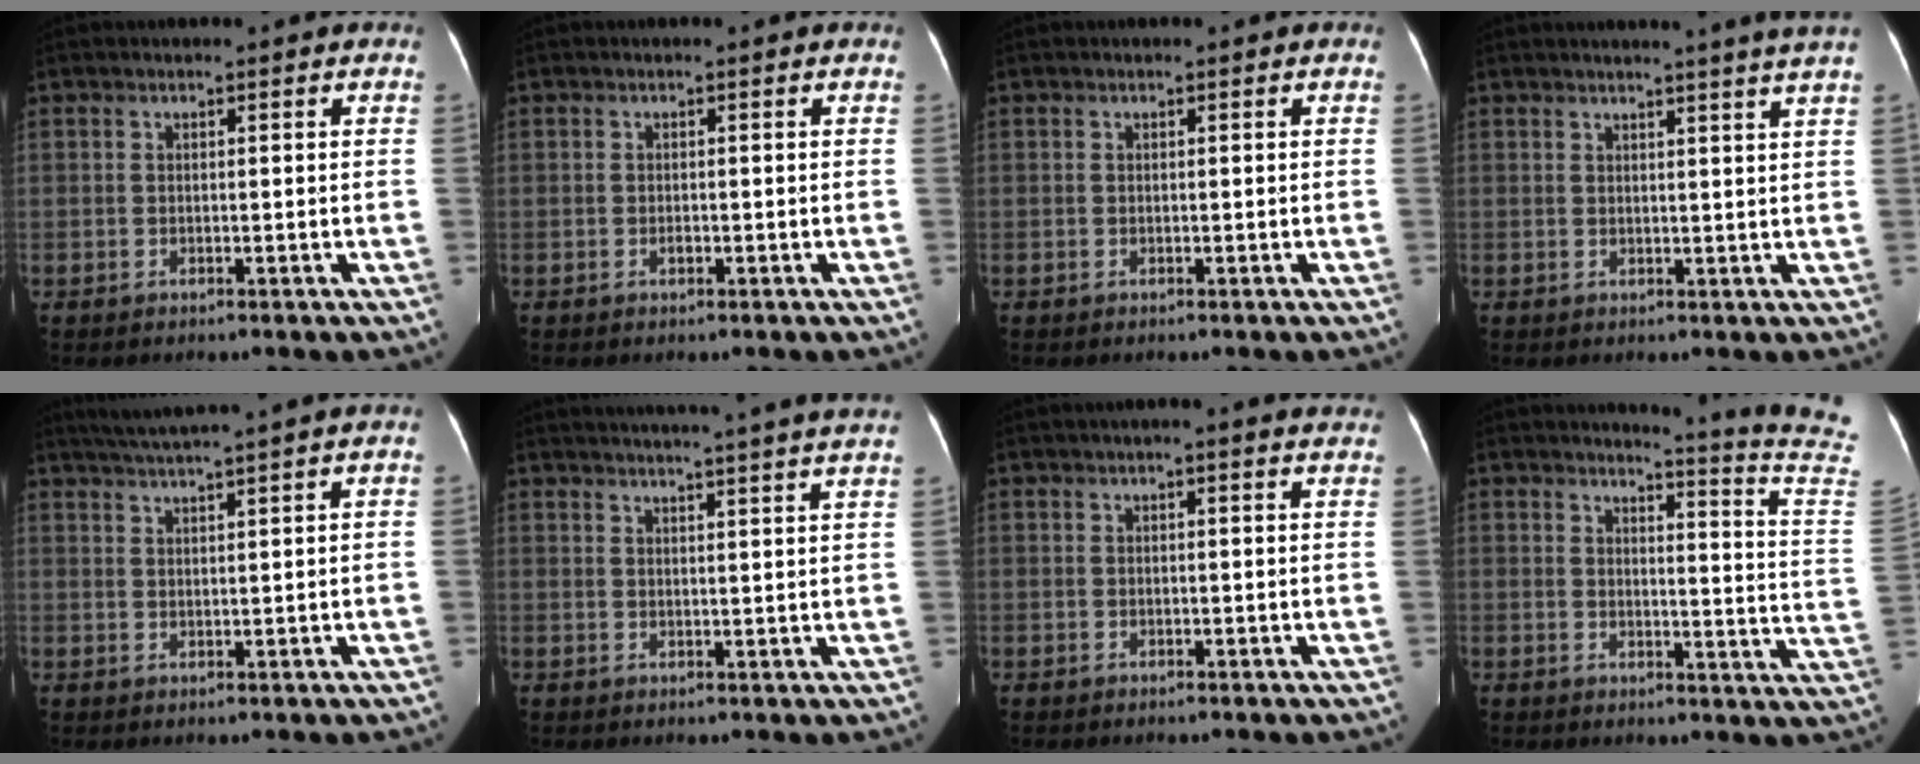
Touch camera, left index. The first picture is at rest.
{"total": 0.5, "force": [-0.2, 0.3, 0.4], "torque": [-0.008, 0.000, -0.003]}
{"total": 0.0}
{"total": 6.3, "force": [5.5, -1.4, 2.7], "torque": [-0.032, -0.009, 0.048]}
{"total": 6.6, "force": [5.5, -1.7, 3.2], "torque": [-0.051, 0.017, 0.089]}
{"total": 18.5, "force": [16.9, -1.3, 7.4], "torque": [-0.118, -0.020, 0.207]}
{"total": 3.9, "force": [3.3, 0.7, 2.0], "torque": [-0.024, 0.020, 0.024]}
{"total": 11.5, "force": [11.0, -2.9, 1.7], "torque": [-0.034, -0.117, 0.112]}